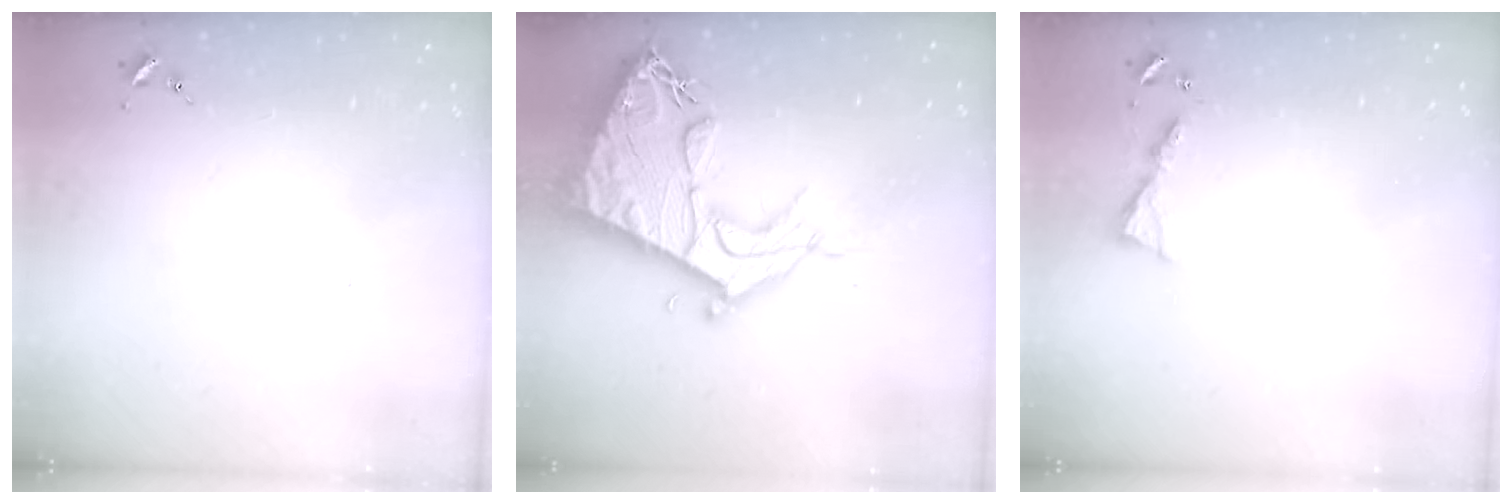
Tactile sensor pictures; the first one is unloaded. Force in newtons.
{"total": 19.5, "press": 19.4, "slide": 1.8}
{"total": 4.9, "press": 4.9, "slide": 0.5}